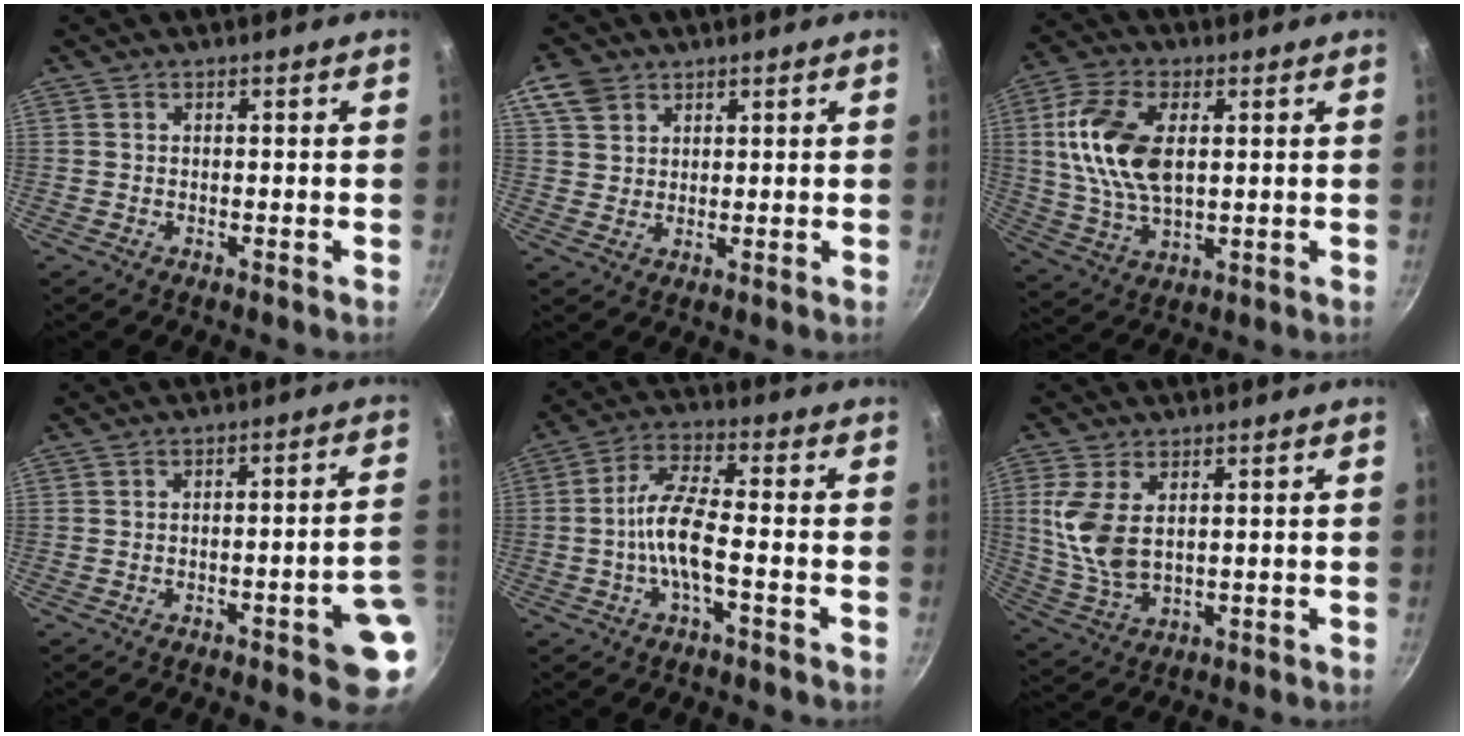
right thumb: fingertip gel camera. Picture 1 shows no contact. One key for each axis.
{"total": 6.2, "fx": 3.4, "fy": 4.7, "fz": 2.2, "tx": -0.026, "ty": -0.004, "tz": 0.065}
{"total": 14.6, "fx": 2.7, "fy": 8.2, "fz": 11.8, "tx": -0.226, "ty": -0.002, "tz": 0.053}
{"total": 8.9, "fx": -3.3, "fy": 1.8, "fz": 8.0, "tx": -0.077, "ty": 0.035, "tz": -0.035}
{"total": 8.3, "fx": -2.2, "fy": 2.3, "fz": 7.6, "tx": -0.157, "ty": 0.030, "tz": -0.053}
{"total": 9.2, "fx": 2.1, "fy": 5.1, "fz": 7.3, "tx": -0.154, "ty": -0.014, "tz": 0.055}